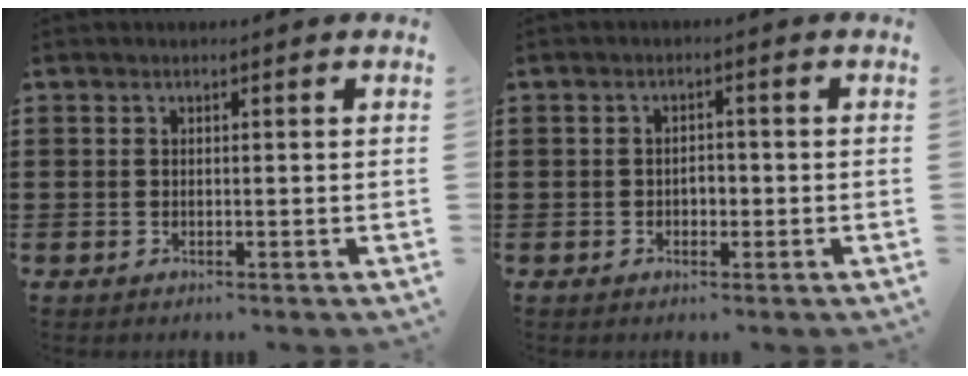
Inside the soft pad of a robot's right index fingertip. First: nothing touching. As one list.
[{"total": 1.8, "force": [-0.5, 1.1, 1.3], "torque": [-0.026, 0.003, -0.011]}]